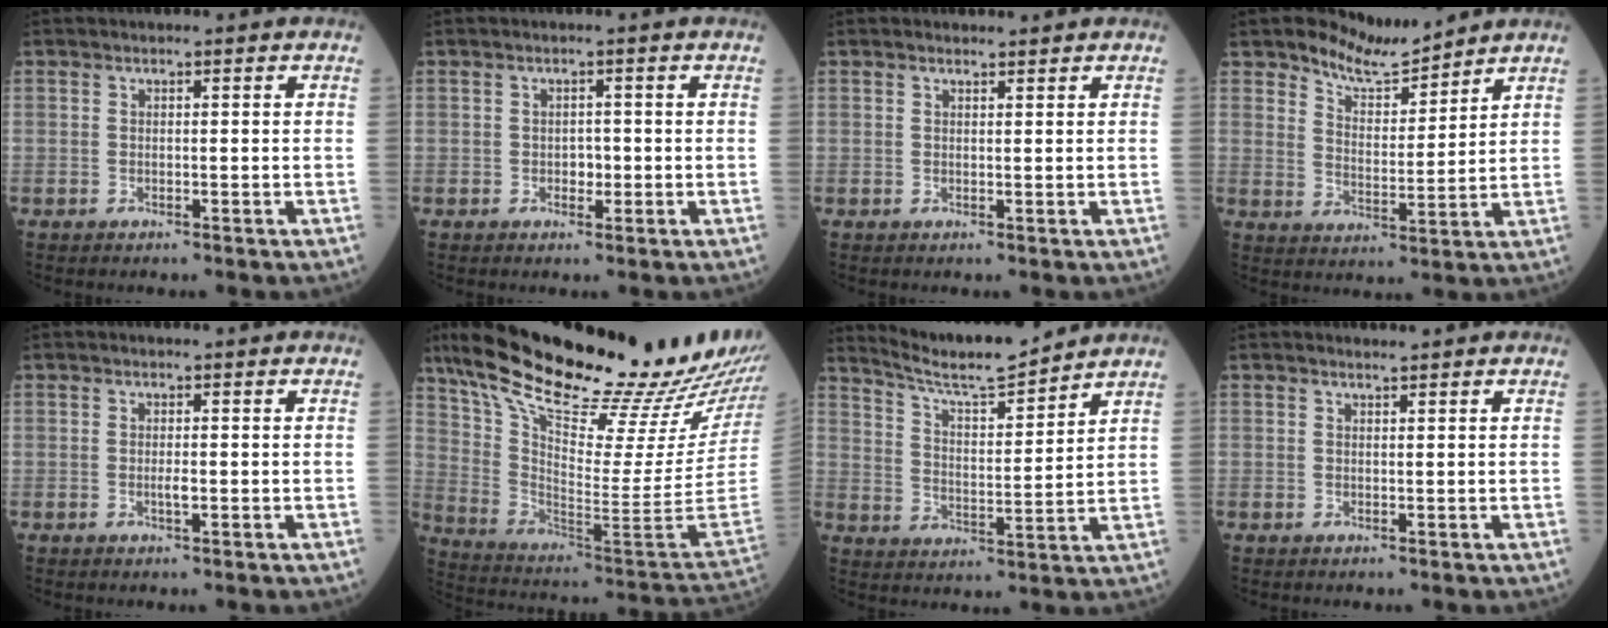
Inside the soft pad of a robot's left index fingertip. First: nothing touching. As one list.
[{"total": 1.5, "force": [-0.4, 1.0, 1.0], "torque": [-0.011, 0.002, -0.005]}, {"total": 1.0, "force": [1.0, 0.1, 0.0], "torque": [-0.006, 0.001, 0.017]}, {"total": 5.9, "force": [5.7, 1.2, 0.7], "torque": [-0.016, -0.006, 0.111]}, {"total": 1.0, "force": [-0.2, 0.1, 1.0], "torque": [-0.015, -0.002, -0.002]}, {"total": 34.8, "force": [28.5, 3.2, 19.8], "torque": [-0.319, -0.075, 0.408]}, {"total": 10.9, "force": [10.5, -0.2, 3.0], "torque": [-0.065, 0.001, 0.179]}, {"total": 0.7, "force": [0.7, 0.1, 0.0], "torque": [-0.004, 0.000, 0.012]}]